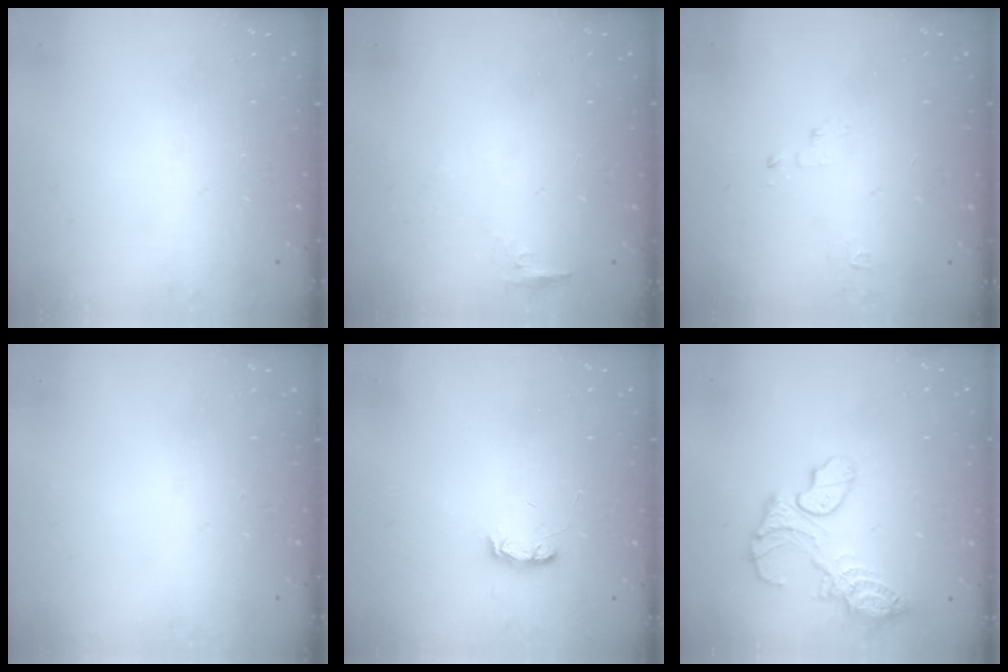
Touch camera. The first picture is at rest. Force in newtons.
{"total": 4.3, "press": 4.2, "slide": 1.2}
{"total": 2.1, "press": 2.1, "slide": 0.2}
{"total": 0.0}
{"total": 4.2, "press": 3.6, "slide": 2.1}
{"total": 12.7, "press": 12.6, "slide": 1.2}